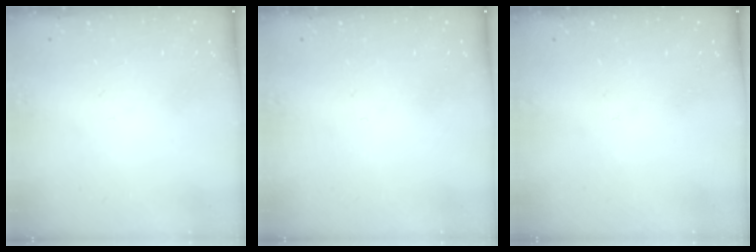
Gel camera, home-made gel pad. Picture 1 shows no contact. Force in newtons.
{"total": 0.0}
{"total": 0.0}